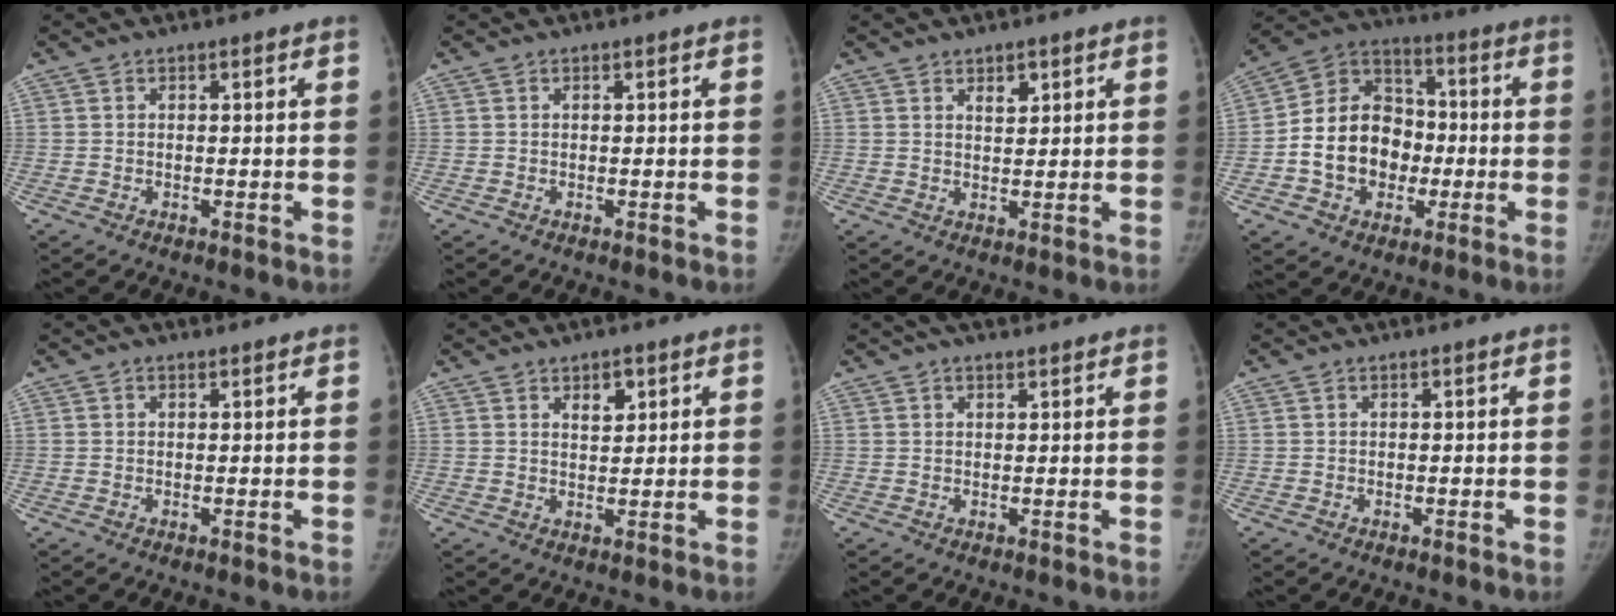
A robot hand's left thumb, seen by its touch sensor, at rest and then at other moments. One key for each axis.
{"total": 0.0}
{"total": 2.7, "fx": 1.5, "fy": 1.5, "fz": 1.6, "tx": -0.013, "ty": -0.010, "tz": 0.026}
{"total": 15.9, "fx": -2.5, "fy": 12.9, "fz": 9.0, "tx": -0.109, "ty": 0.035, "tz": -0.046}
{"total": 0.7, "fx": 0.4, "fy": 0.5, "fz": 0.4, "tx": -0.004, "ty": 0.002, "tz": 0.003}
{"total": 3.7, "fx": 1.9, "fy": 2.1, "fz": 2.4, "tx": -0.020, "ty": -0.011, "tz": 0.030}
{"total": 4.3, "fx": 3.1, "fy": 1.8, "fz": 2.3, "tx": -0.030, "ty": 0.012, "tz": 0.051}
{"total": 0.0}